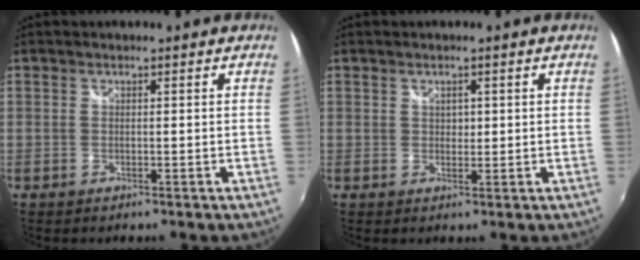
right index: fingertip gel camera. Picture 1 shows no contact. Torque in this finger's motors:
{"motor_torque": [-0.09, 0.22, 0.03, 0.00]}